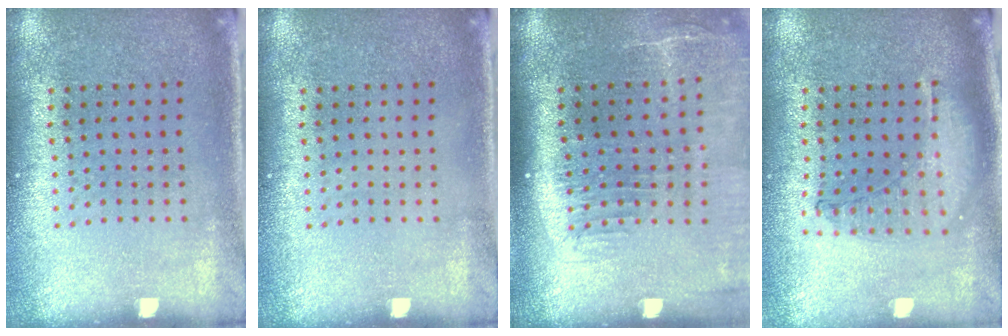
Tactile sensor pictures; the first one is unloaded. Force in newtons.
{"total": 0.0}
{"total": 2.1, "press": 1.7, "slide": 1.1}
{"total": 0.9, "press": 0.9, "slide": 0.3}